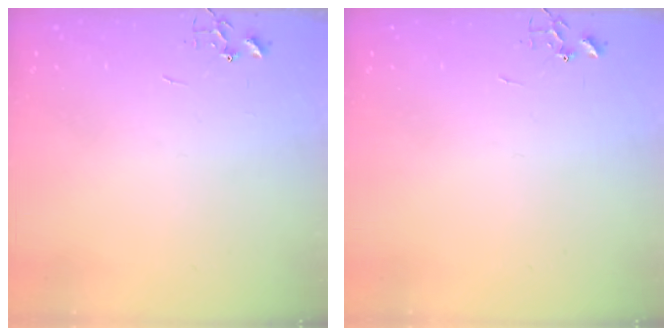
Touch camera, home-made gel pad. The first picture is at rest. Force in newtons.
{"total": 0.0}